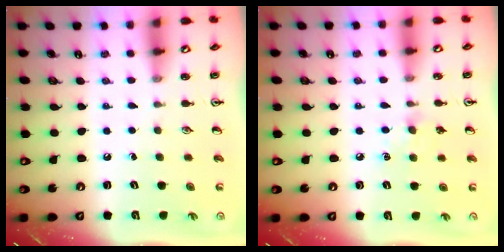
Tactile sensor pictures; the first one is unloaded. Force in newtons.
{"total": 6.3, "press": 6.2, "slide": 0.8}